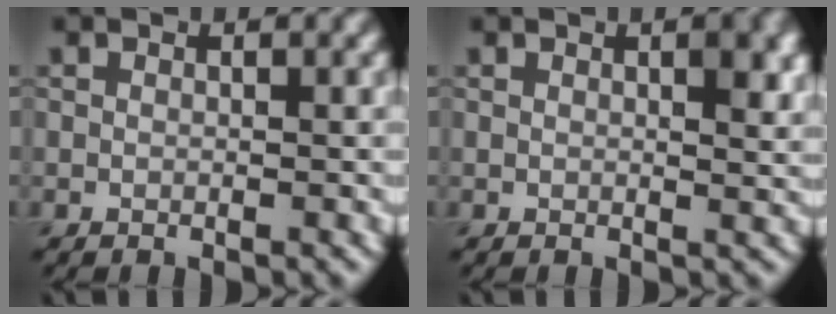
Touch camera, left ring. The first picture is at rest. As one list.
[{"total": 2.3, "force": [0.9, 0.7, 2.0], "torque": [-0.018, 0.000, 0.013]}]